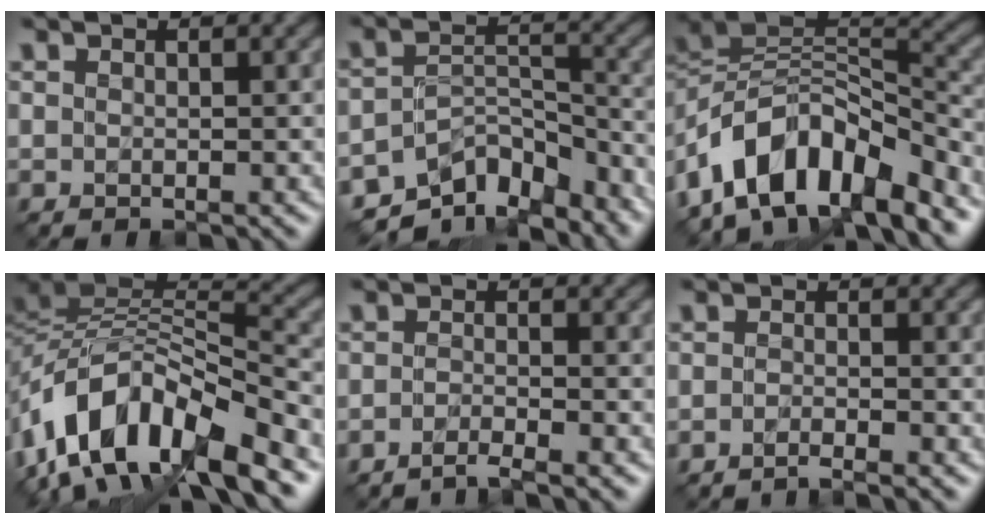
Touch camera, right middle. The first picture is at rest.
{"total": 9.2, "force": [-7.7, 3.8, 3.4], "torque": [-0.049, -0.011, -0.120]}
{"total": 10.5, "force": [-6.6, 5.1, 6.4], "torque": [-0.097, 0.011, -0.130]}
{"total": 12.1, "force": [-7.4, 5.7, 7.7], "torque": [-0.144, 0.011, -0.143]}
{"total": 2.1, "force": [-1.8, 0.2, 1.1], "torque": [-0.012, -0.007, -0.044]}
{"total": 1.6, "force": [-1.5, 0.1, 0.7], "torque": [-0.003, -0.009, -0.035]}